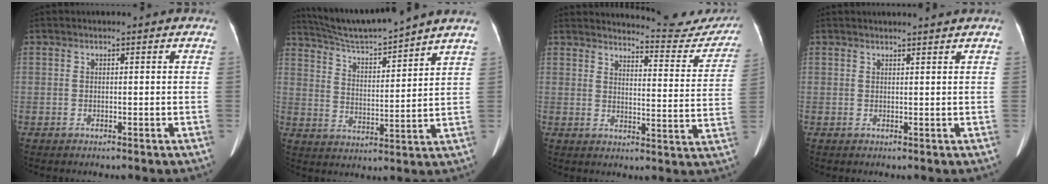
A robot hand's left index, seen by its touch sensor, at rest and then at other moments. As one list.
[{"total": 12.4, "force": [11.5, -1.6, 4.2], "torque": [-0.080, 0.004, 0.195]}, {"total": 14.4, "force": [14.2, 1.7, 2.0], "torque": [-0.008, -0.067, 0.150]}, {"total": 2.7, "force": [2.5, -0.6, 0.8], "torque": [-0.009, 0.005, 0.033]}]